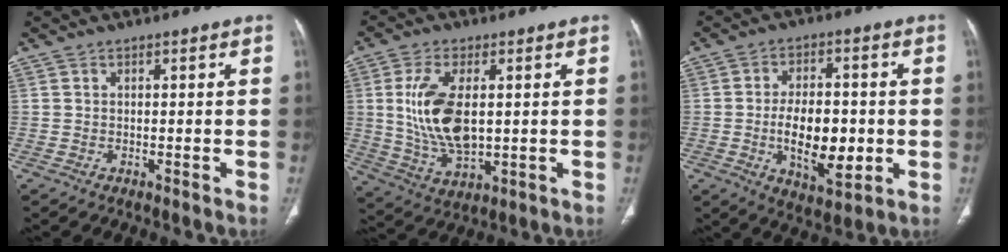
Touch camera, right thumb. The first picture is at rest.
{"total": 13.3, "force": [1.5, 6.8, 11.3], "torque": [-0.226, -0.013, 0.039]}
{"total": 13.4, "force": [-1.9, 6.9, 11.3], "torque": [-0.163, 0.001, -0.022]}